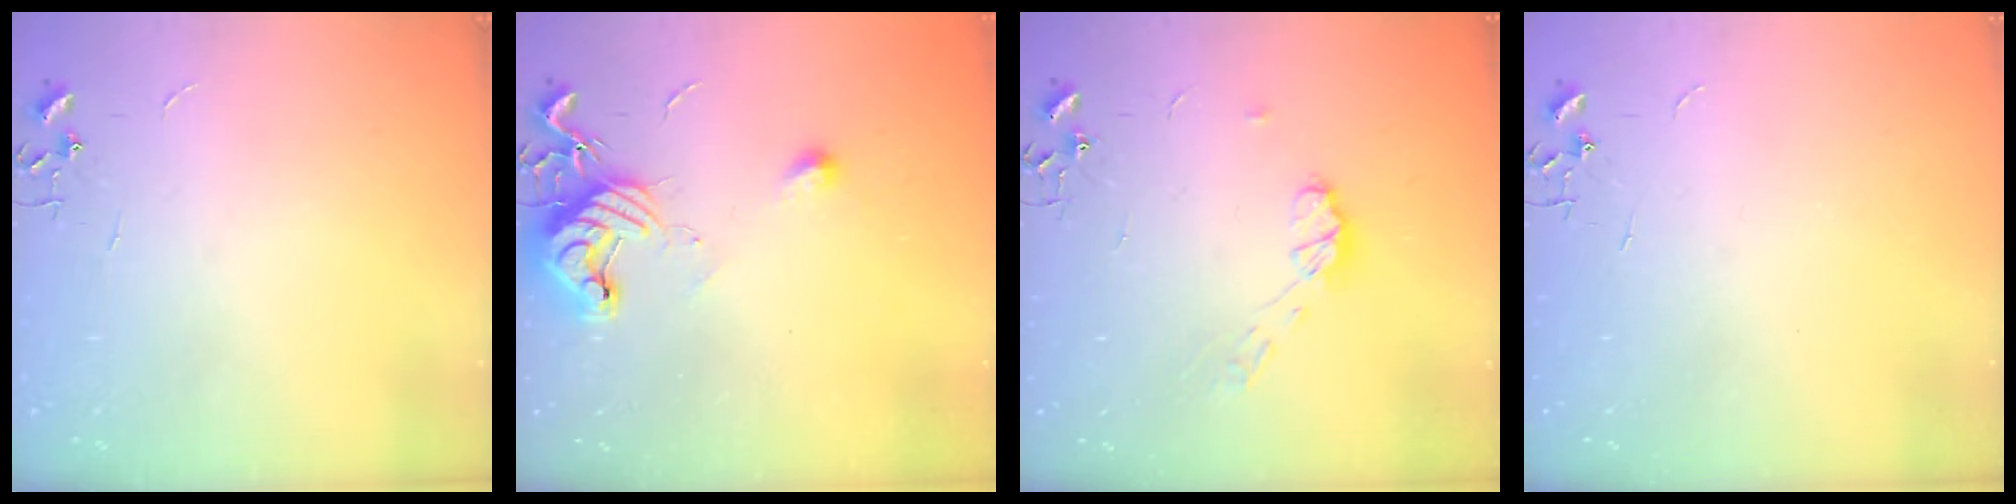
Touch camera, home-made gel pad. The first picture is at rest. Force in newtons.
{"total": 11.6, "press": 11.6, "slide": 0.5}
{"total": 7.4, "press": 7.3, "slide": 0.4}
{"total": 0.0}